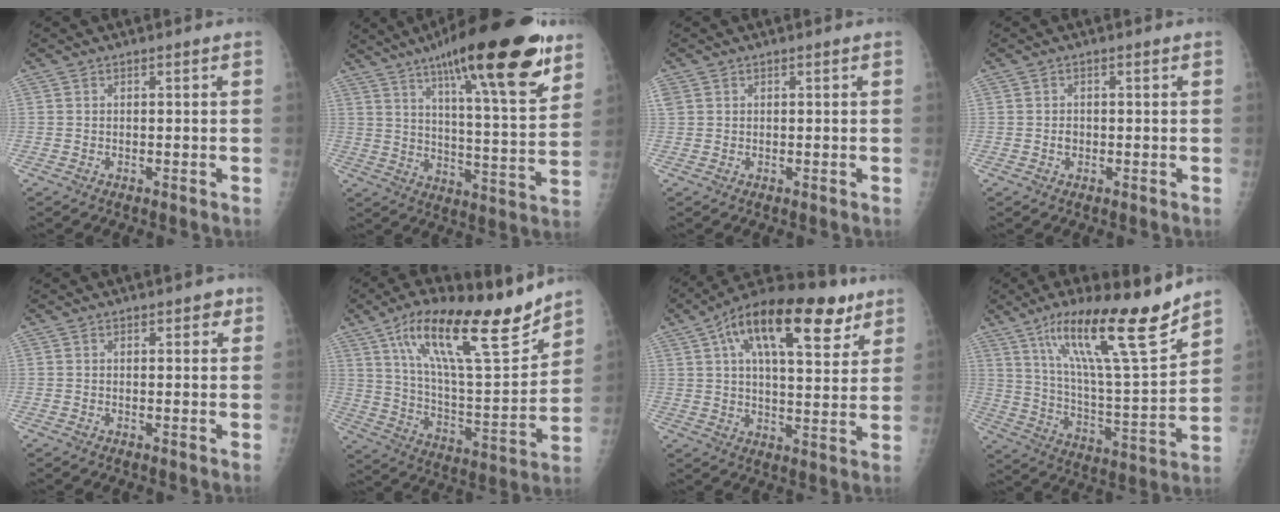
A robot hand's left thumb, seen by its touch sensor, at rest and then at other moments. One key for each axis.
{"total": 26.4, "fx": 15.9, "fy": 5.8, "fz": 20.2, "tx": -0.290, "ty": -0.049, "tz": 0.243}
{"total": 1.7, "fx": 0.6, "fy": 1.5, "fz": 0.6, "tx": -0.013, "ty": 0.008, "tz": 0.015}
{"total": 1.3, "fx": -0.2, "fy": 1.0, "fz": 0.7, "tx": -0.007, "ty": 0.002, "tz": -0.003}
{"total": 1.9, "fx": 1.0, "fy": 1.0, "fz": 1.3, "tx": -0.002, "ty": -0.001, "tz": 0.010}
{"total": 23.5, "fx": 15.5, "fy": 6.2, "fz": 16.5, "tx": -0.249, "ty": -0.063, "tz": 0.268}
{"total": 21.1, "fx": 10.7, "fy": 9.0, "fz": 15.9, "tx": -0.235, "ty": -0.005, "tz": 0.171}
{"total": 22.2, "fx": 14.6, "fy": 3.4, "fz": 16.4, "tx": -0.250, "ty": -0.069, "tz": 0.251}